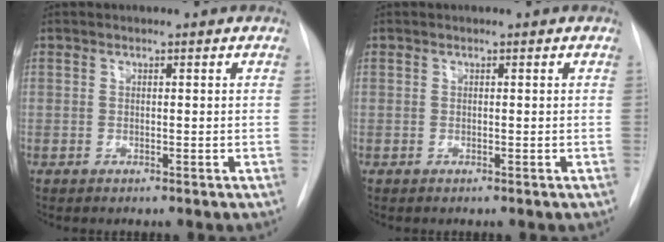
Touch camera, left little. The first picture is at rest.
{"total": 0.0}